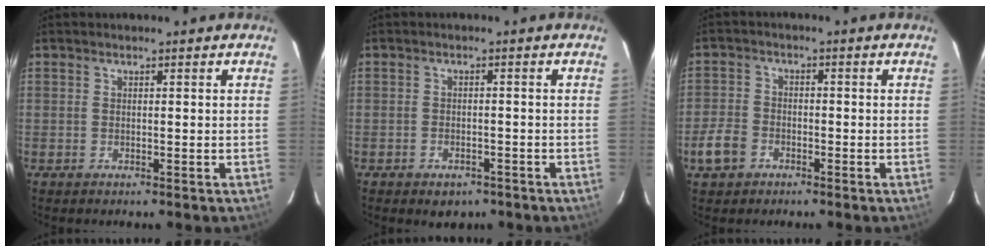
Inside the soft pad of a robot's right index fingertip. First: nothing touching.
{"total": 4.2, "force": [-2.8, 2.8, 1.6], "torque": [-0.034, 0.001, -0.031]}
{"total": 5.8, "force": [-3.0, 4.3, 2.4], "torque": [-0.062, 0.009, -0.056]}